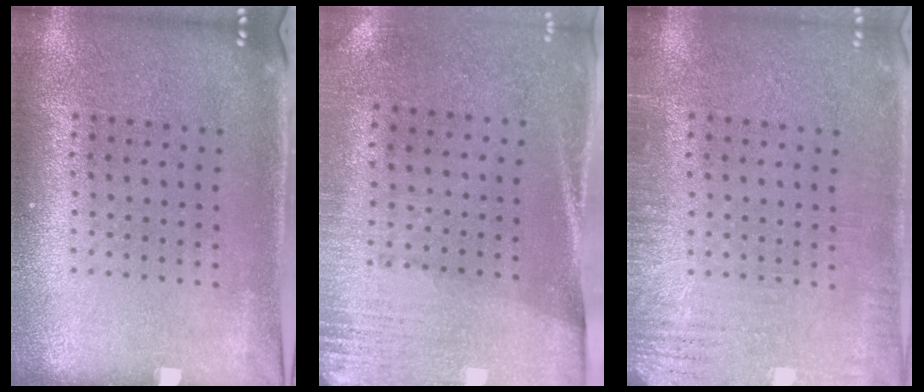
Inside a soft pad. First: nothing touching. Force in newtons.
{"total": 2.7, "press": 2.4, "slide": 1.4}
{"total": 2.9, "press": 2.9, "slide": 0.4}